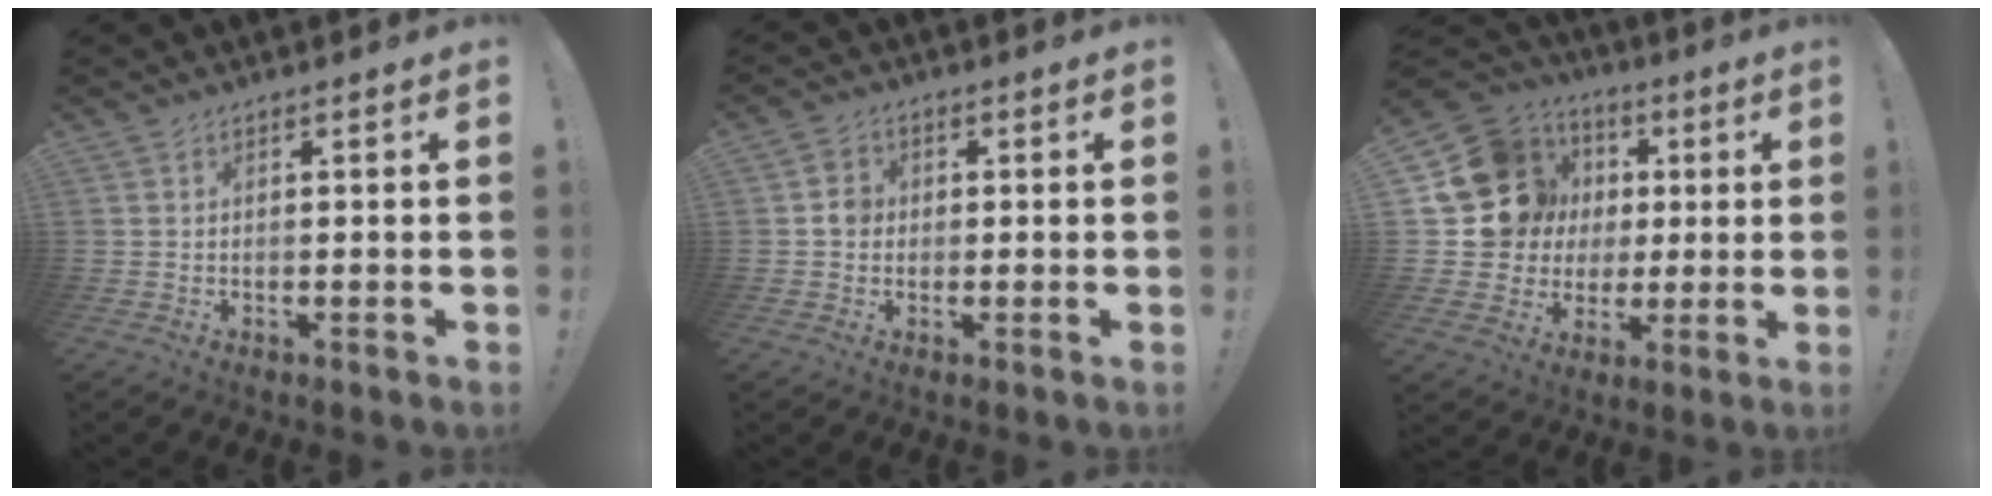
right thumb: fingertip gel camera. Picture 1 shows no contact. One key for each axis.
{"total": 3.7, "fx": -0.3, "fy": 3.3, "fz": 1.7, "tx": -0.021, "ty": 0.007, "tz": -0.007}
{"total": 16.1, "fx": 3.8, "fy": 14.5, "fz": 5.8, "tx": -0.091, "ty": -0.012, "tz": 0.107}